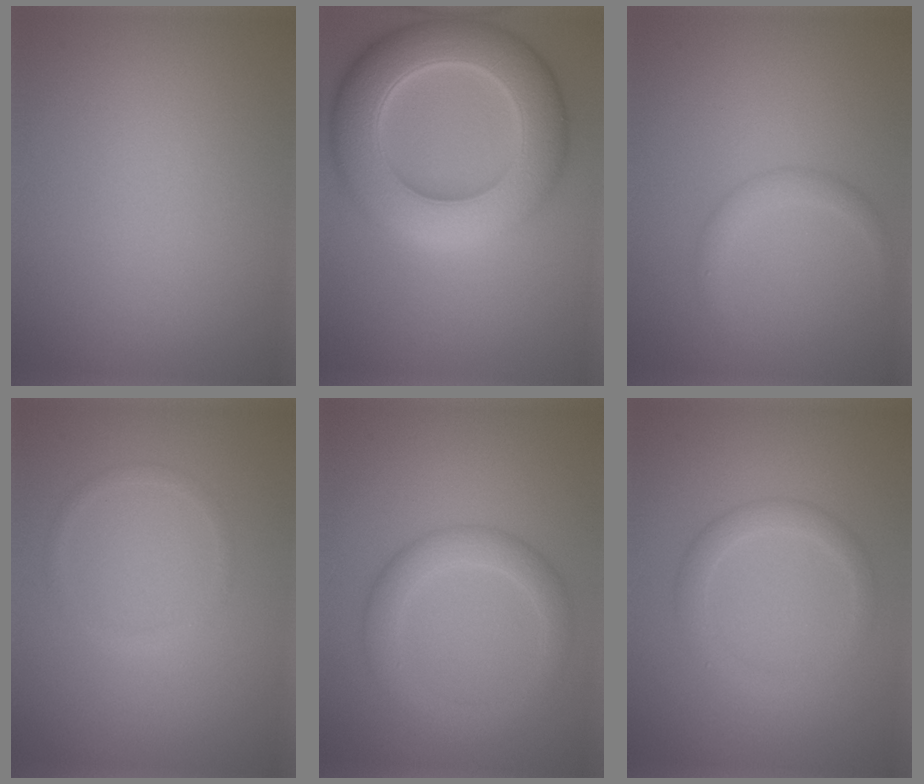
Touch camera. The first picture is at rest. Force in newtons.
{"total": 10.8, "press": 10.8, "slide": 0.4}
{"total": 1.7, "press": 1.7, "slide": 0.0}
{"total": 1.0, "press": 0.9, "slide": 0.0}
{"total": 3.5, "press": 3.5, "slide": 0.0}
{"total": 2.2, "press": 2.2, "slide": 0.1}